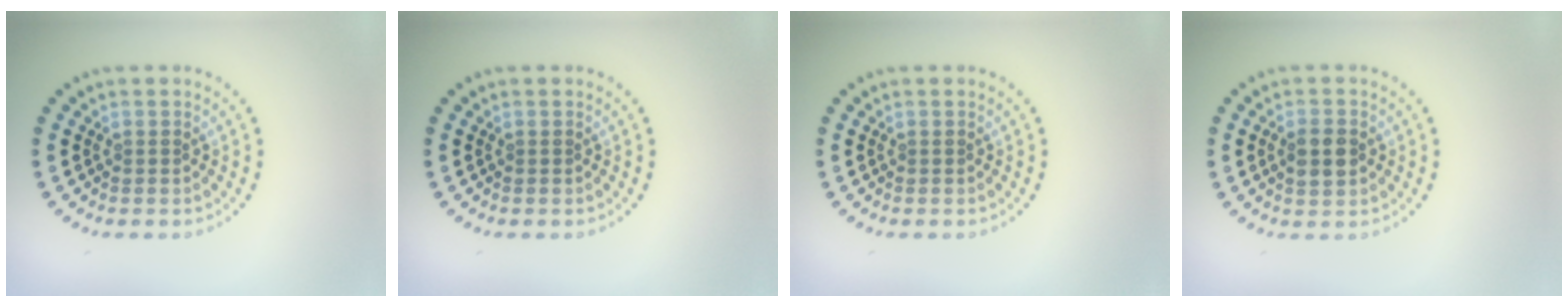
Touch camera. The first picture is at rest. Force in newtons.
{"total": 0.0}
{"total": 0.0}
{"total": 2.4, "press": 2.4, "slide": 0.1}